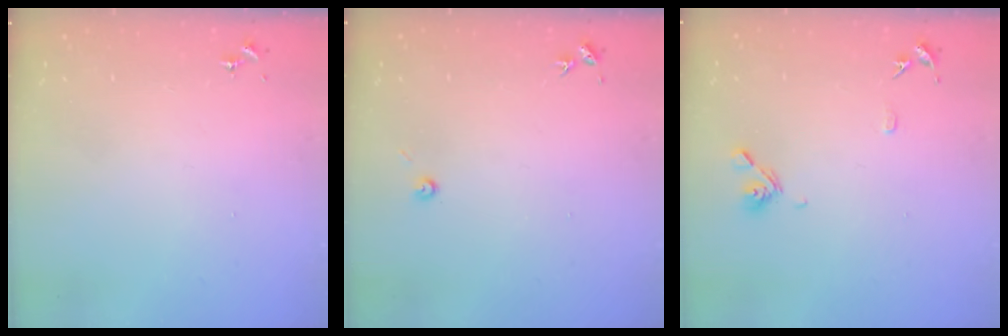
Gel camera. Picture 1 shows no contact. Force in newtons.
{"total": 3.0, "press": 3.0, "slide": 0.3}
{"total": 8.6, "press": 8.4, "slide": 1.6}